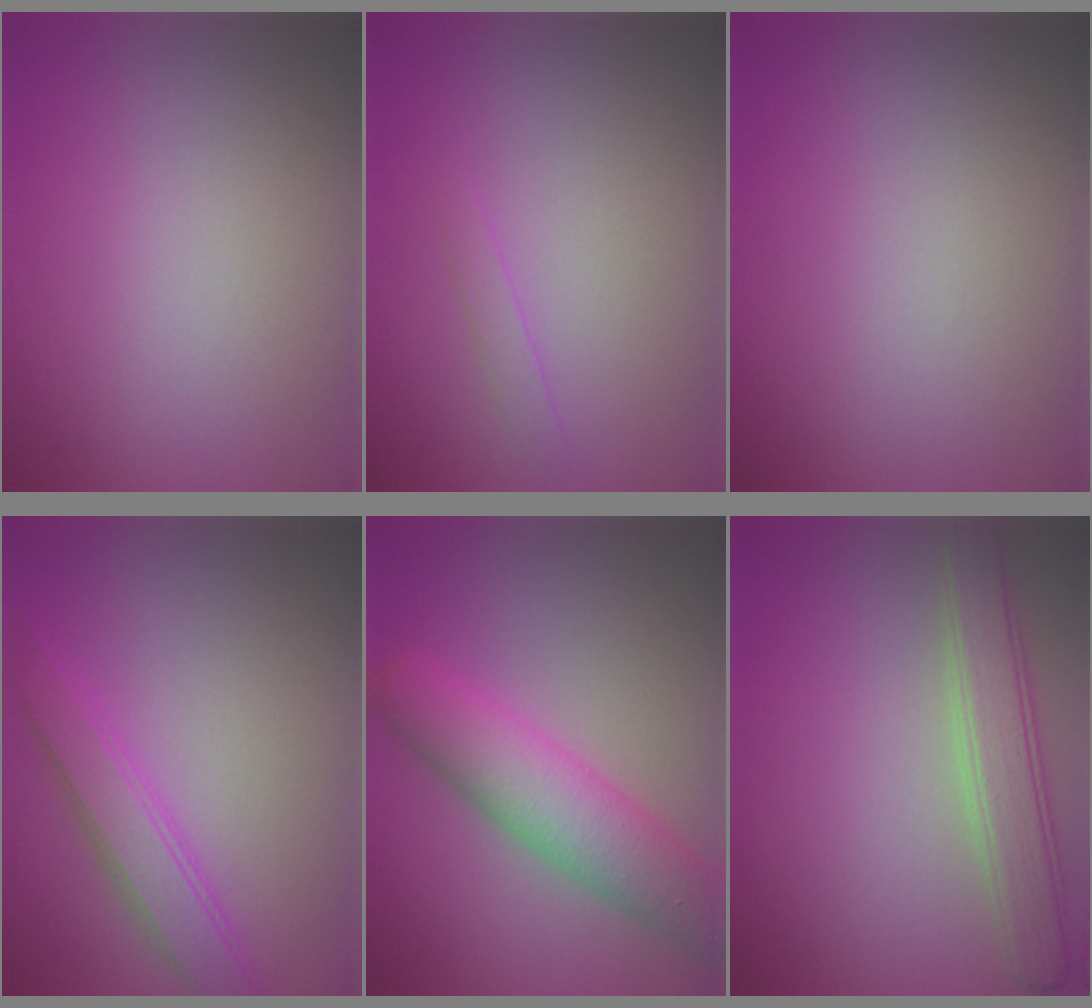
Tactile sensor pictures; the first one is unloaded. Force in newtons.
{"total": 0.8, "press": 0.8, "slide": 0.1}
{"total": 0.0}
{"total": 3.3, "press": 3.3, "slide": 0.2}
{"total": 6.5, "press": 6.5, "slide": 0.1}
{"total": 4.2, "press": 4.2, "slide": 0.2}